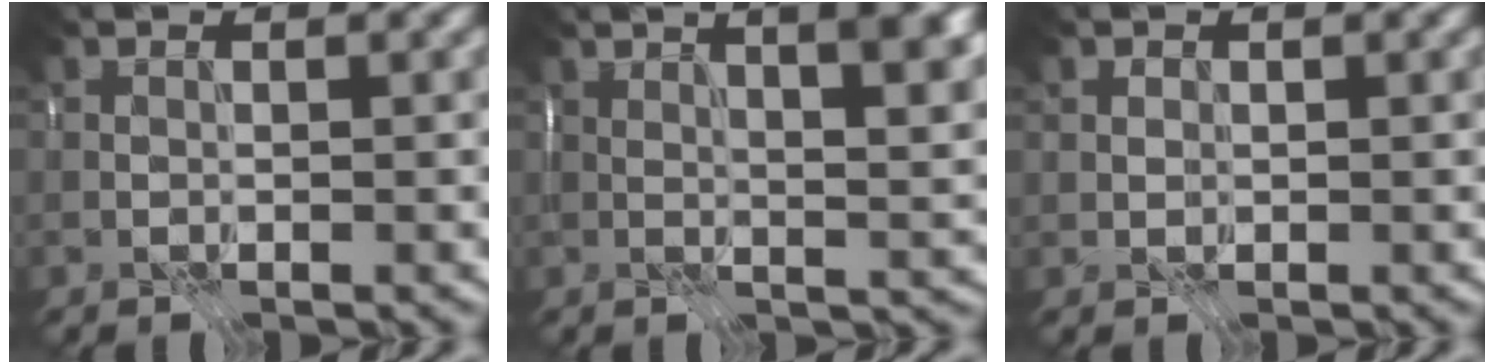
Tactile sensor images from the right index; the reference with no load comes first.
{"total": 9.1, "force": [4.4, 3.1, 7.4], "torque": [-0.065, 0.034, 0.042]}
{"total": 0.5, "force": [0.1, 0.5, 0.0], "torque": [0.001, -0.004, 0.005]}